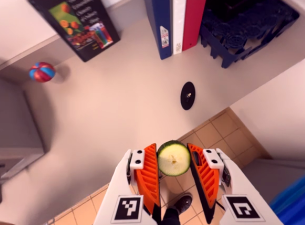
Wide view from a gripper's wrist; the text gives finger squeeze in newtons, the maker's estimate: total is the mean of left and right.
{"total": 5.9, "left": 5.6, "right": 6.2}